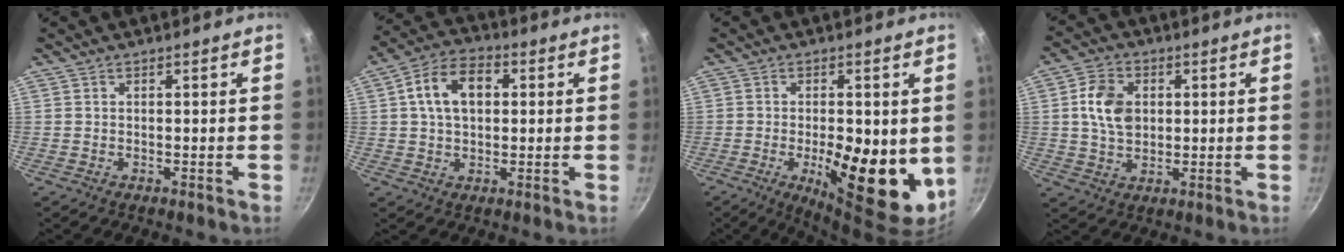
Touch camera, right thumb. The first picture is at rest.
{"total": 10.8, "force": [2.0, 7.2, 7.9], "torque": [-0.117, 0.021, 0.023]}
{"total": 14.5, "force": [-2.1, 5.8, 13.1], "torque": [-0.173, -0.007, -0.022]}
{"total": 8.8, "force": [1.3, 6.3, 6.0], "torque": [-0.095, 0.006, 0.021]}